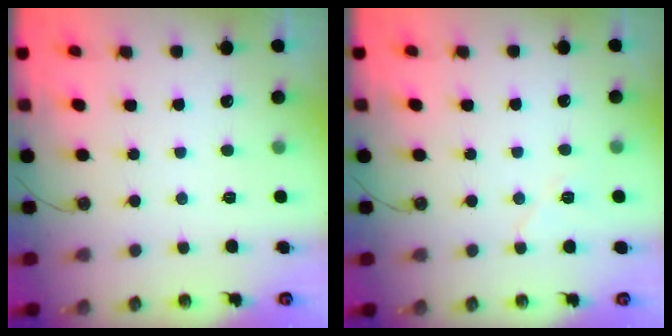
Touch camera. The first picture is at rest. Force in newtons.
{"total": 5.5, "press": 5.0, "slide": 2.3}